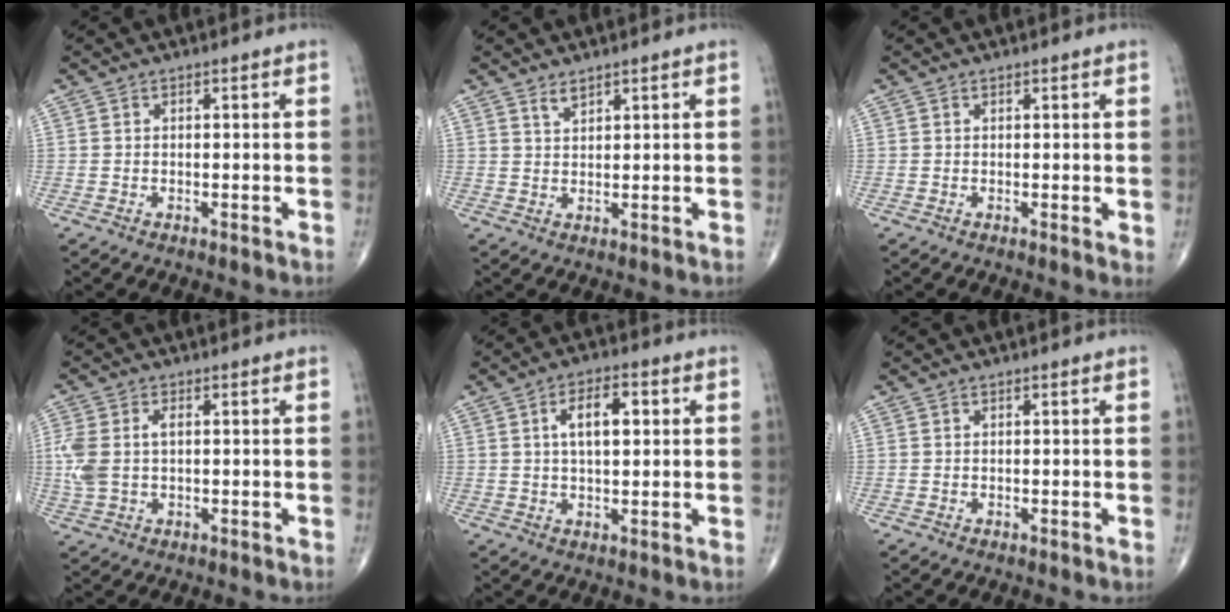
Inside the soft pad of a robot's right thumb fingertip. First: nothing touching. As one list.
[{"total": 2.0, "force": [1.6, 0.7, 0.9], "torque": [-0.011, -0.011, 0.032]}, {"total": 1.1, "force": [0.5, 0.3, 0.9], "torque": [-0.016, -0.005, 0.005]}, {"total": 6.9, "force": [0.4, 4.2, 5.5], "torque": [-0.146, 0.014, 0.012]}, {"total": 7.0, "force": [1.6, 3.2, 6.0], "torque": [-0.095, 0.002, 0.024]}, {"total": 0.0}]